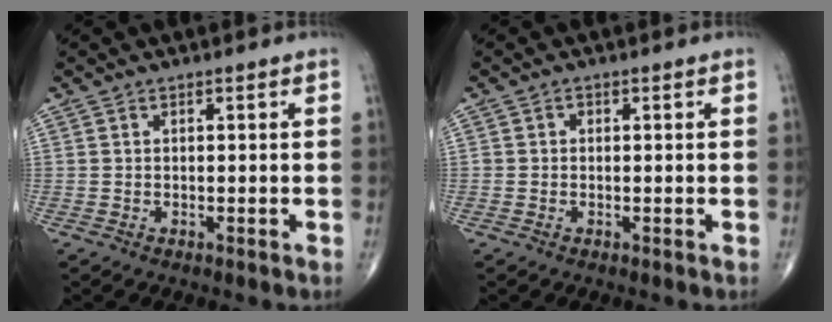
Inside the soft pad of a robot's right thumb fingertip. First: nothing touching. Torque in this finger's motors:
{"motor_torque": [0.09, 0.32, 0.30, 0.07, -0.05]}